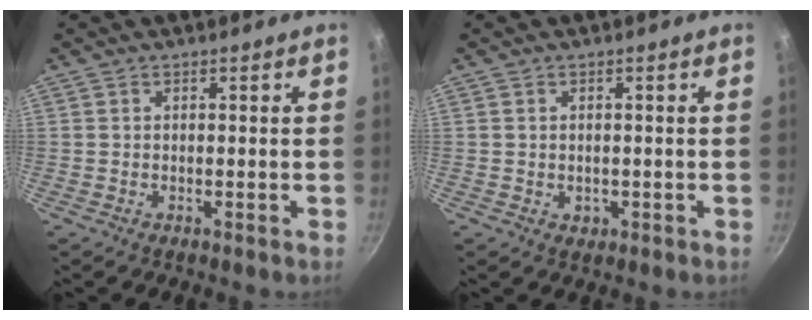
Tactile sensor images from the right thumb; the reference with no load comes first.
{"total": 1.5, "force": [-0.1, 1.2, 0.9], "torque": [-0.010, -0.001, 0.000]}